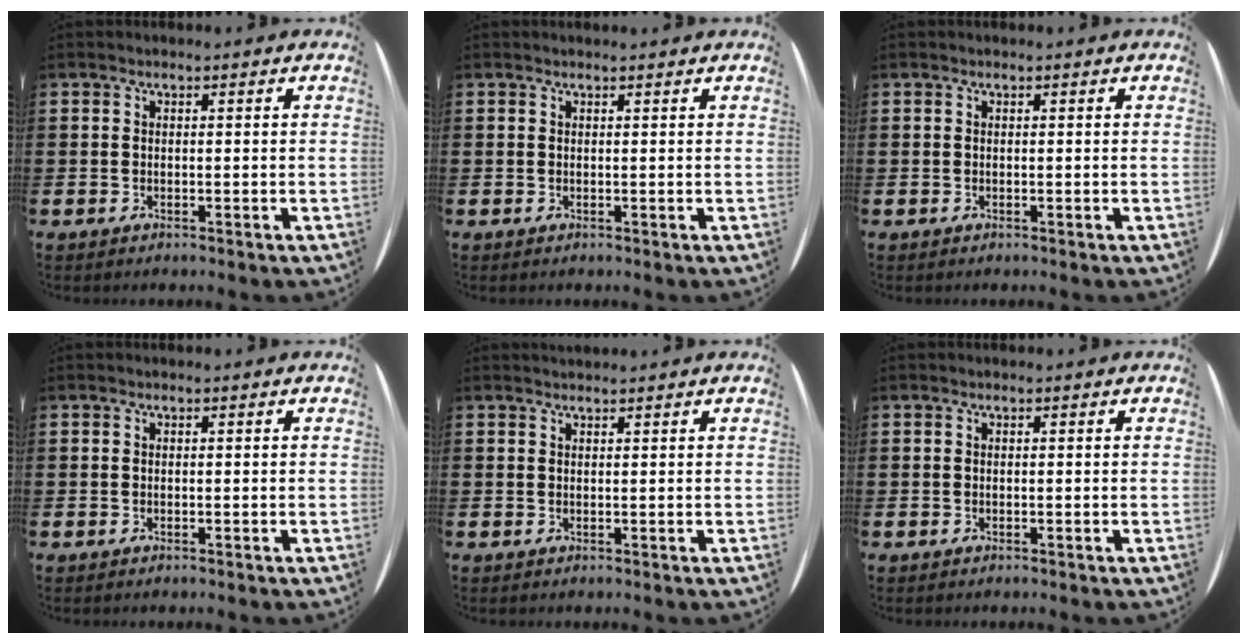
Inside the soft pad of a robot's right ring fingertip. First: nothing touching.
{"total": 0.0}
{"total": 0.0}
{"total": 0.0}
{"total": 0.7, "force": [0.7, -0.1, 0.0], "torque": [0.001, 0.001, 0.014]}
{"total": 0.0}